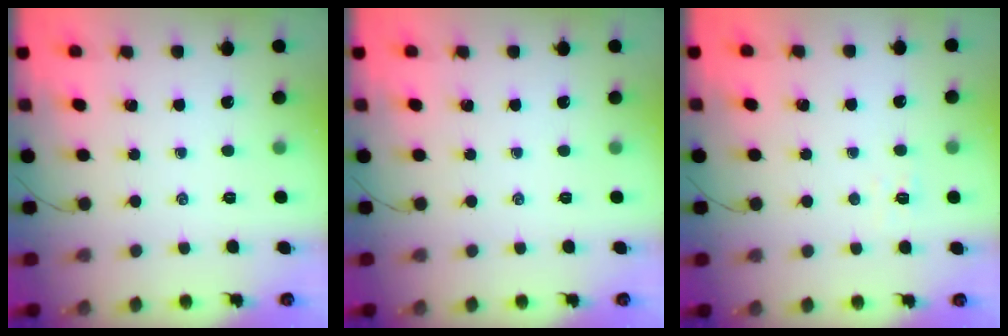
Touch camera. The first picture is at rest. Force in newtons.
{"total": 0.0}
{"total": 2.8, "press": 2.7, "slide": 0.8}